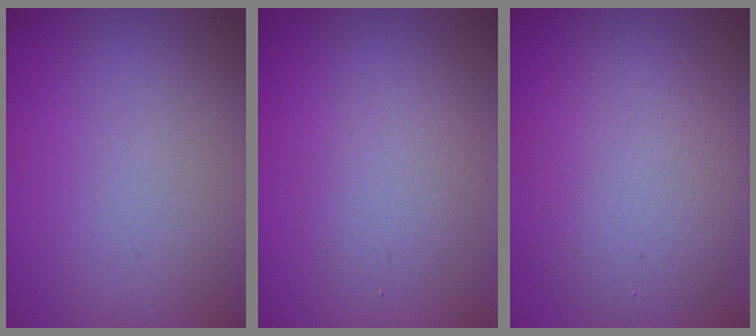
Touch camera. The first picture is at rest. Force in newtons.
{"total": 1.9, "press": 1.9, "slide": 0.0}
{"total": 5.6, "press": 5.6, "slide": 0.2}